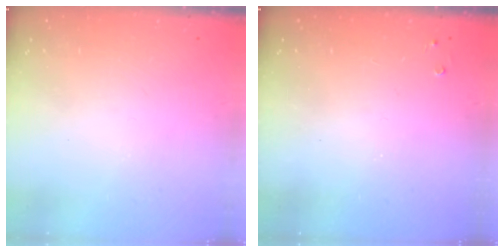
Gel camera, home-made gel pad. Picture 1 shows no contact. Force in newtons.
{"total": 1.9, "press": 1.8, "slide": 0.4}